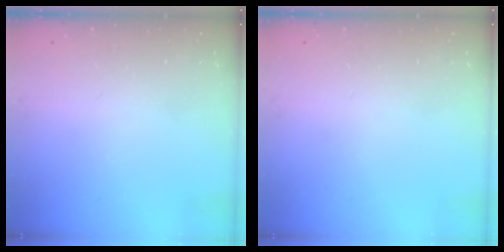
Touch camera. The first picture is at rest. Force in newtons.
{"total": 0.0}